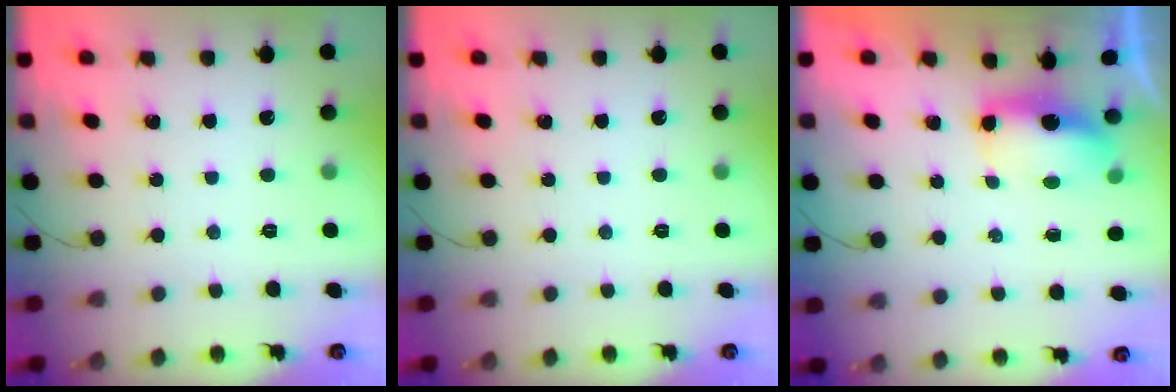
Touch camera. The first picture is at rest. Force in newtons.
{"total": 0.0}
{"total": 5.8, "press": 5.8, "slide": 0.4}